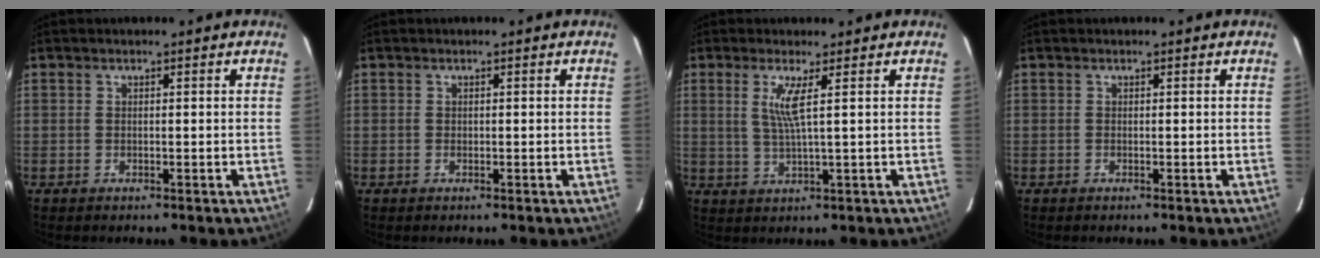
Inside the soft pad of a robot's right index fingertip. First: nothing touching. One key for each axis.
{"total": 0.0}
{"total": 4.1, "fx": 1.4, "fy": -0.6, "fz": 3.8, "tx": -0.073, "ty": -0.007, "tz": 0.027}
{"total": 0.0}